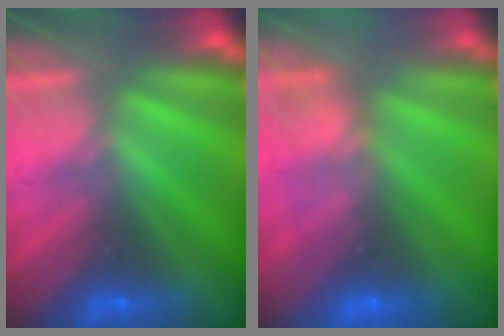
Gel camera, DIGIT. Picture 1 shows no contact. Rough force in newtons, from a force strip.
{"total": 7.6}